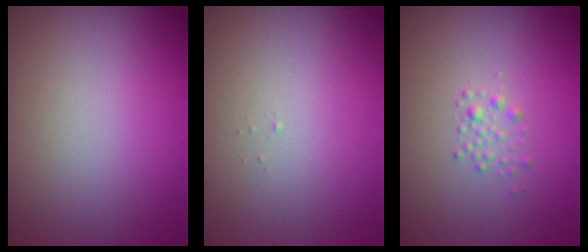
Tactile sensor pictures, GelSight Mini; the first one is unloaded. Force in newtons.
{"total": 0.0}
{"total": 1.1, "press": 1.1, "slide": 0.1}